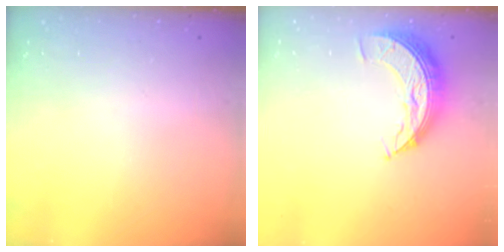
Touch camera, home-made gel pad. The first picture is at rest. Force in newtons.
{"total": 9.1, "press": 9.1, "slide": 0.6}